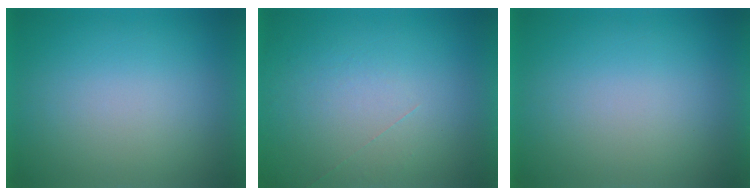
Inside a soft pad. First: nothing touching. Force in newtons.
{"total": 1.2}
{"total": 0.0}